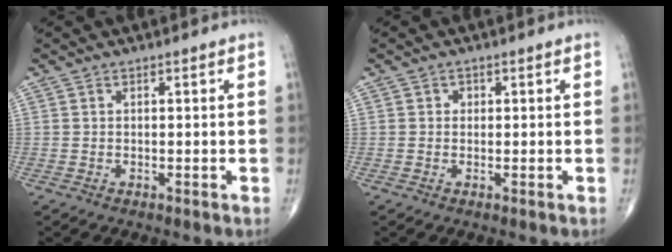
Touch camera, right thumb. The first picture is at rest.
{"total": 0.8, "force": [0.1, 0.8, 0.3], "torque": [0.005, 0.003, -0.001]}